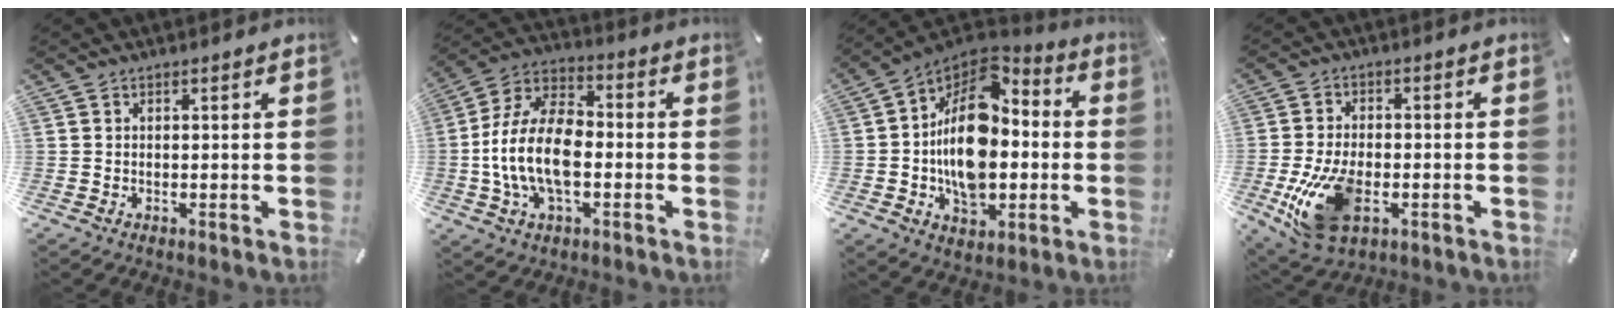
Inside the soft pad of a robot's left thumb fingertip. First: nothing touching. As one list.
[{"total": 15.3, "force": [-3.4, 9.1, 11.8], "torque": [-0.249, 0.013, -0.064]}, {"total": 17.9, "force": [-0.5, 13.0, 12.4], "torque": [-0.223, 0.000, -0.007]}, {"total": 14.1, "force": [-3.8, 8.5, 10.6], "torque": [-0.226, -0.003, -0.067]}]